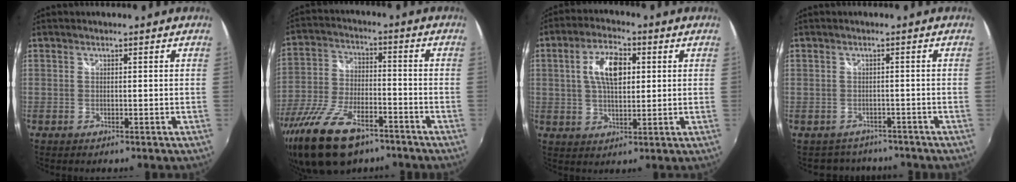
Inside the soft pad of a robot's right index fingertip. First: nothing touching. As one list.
[{"total": 17.2, "force": [-11.7, 7.6, 10.0], "torque": [-0.222, -0.030, -0.211]}, {"total": 8.6, "force": [1.8, 4.2, 7.3], "torque": [-0.133, 0.014, 0.032]}, {"total": 4.6, "force": [-3.7, 2.9, -0.1], "torque": [-0.003, 0.015, -0.055]}]